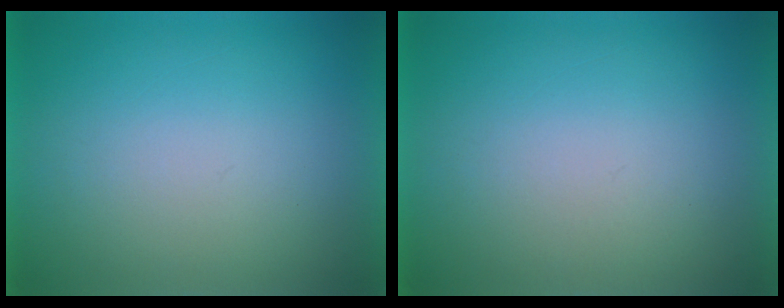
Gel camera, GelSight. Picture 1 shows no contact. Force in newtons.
{"total": 1.0}